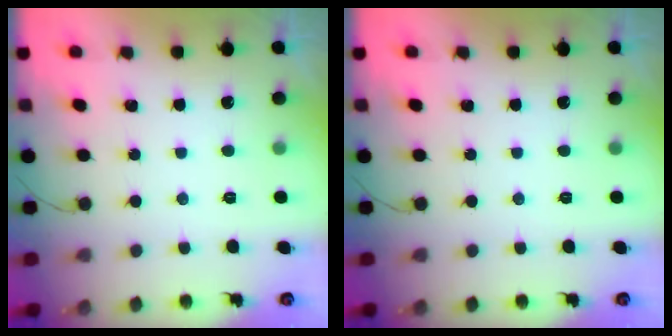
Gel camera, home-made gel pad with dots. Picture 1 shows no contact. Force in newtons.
{"total": 0.0}